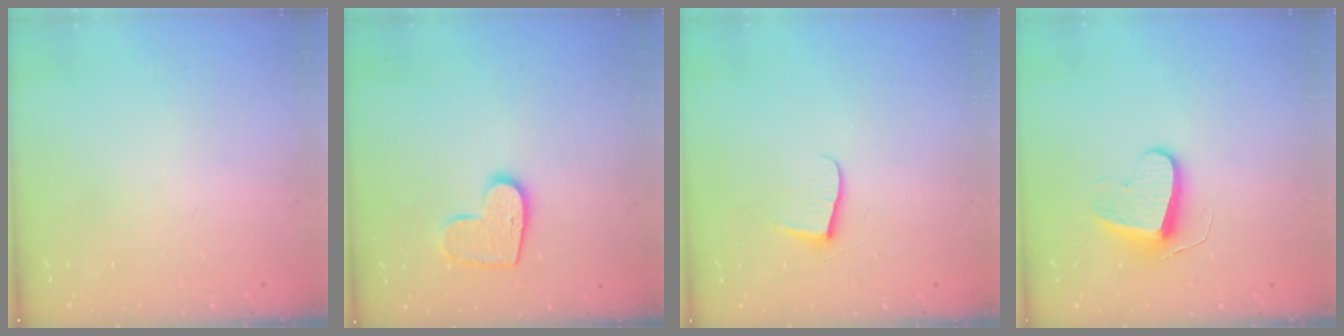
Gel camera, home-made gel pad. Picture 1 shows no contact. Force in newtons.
{"total": 10.3, "press": 10.3, "slide": 0.4}
{"total": 6.2, "press": 6.2, "slide": 0.5}
{"total": 9.4, "press": 9.3, "slide": 0.9}